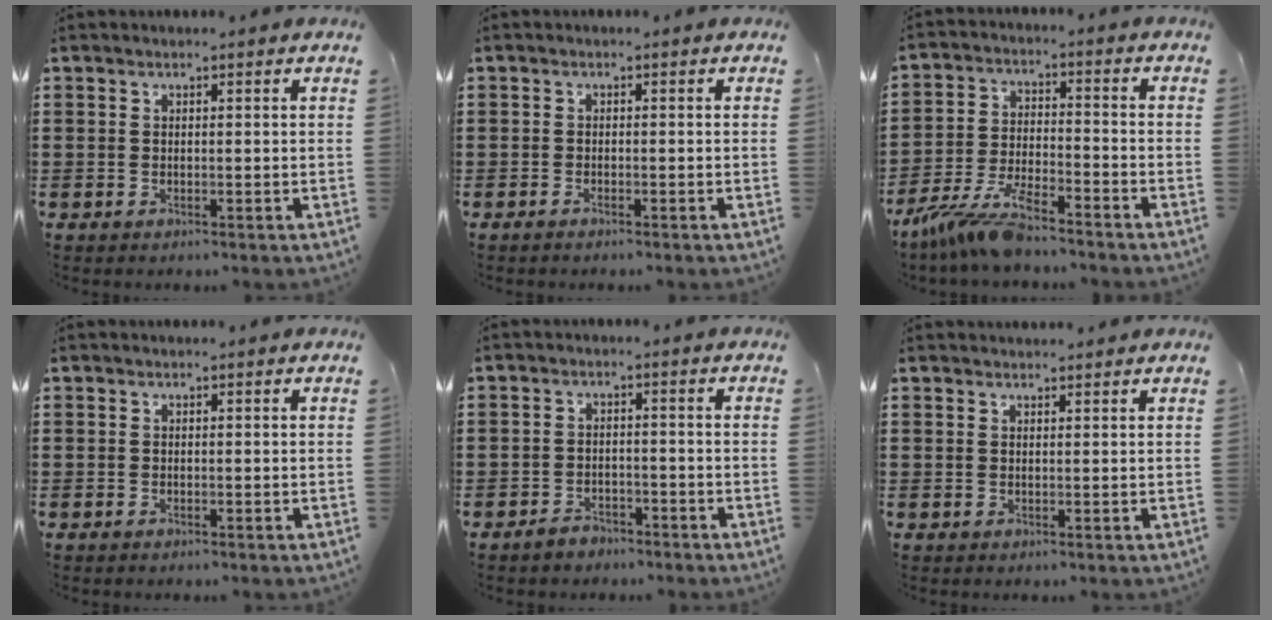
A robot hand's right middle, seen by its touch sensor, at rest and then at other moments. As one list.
[{"total": 0.7, "force": [-0.6, 0.0, 0.4], "torque": [-0.010, -0.005, -0.010]}, {"total": 7.8, "force": [-6.8, 1.4, 3.6], "torque": [-0.085, -0.002, -0.134]}, {"total": 0.0}, {"total": 2.6, "force": [-2.5, 0.9, 0.0], "torque": [-0.008, 0.004, -0.054]}, {"total": 0.9, "force": [0.9, 0.2, 0.1], "torque": [0.004, -0.002, 0.016]}]